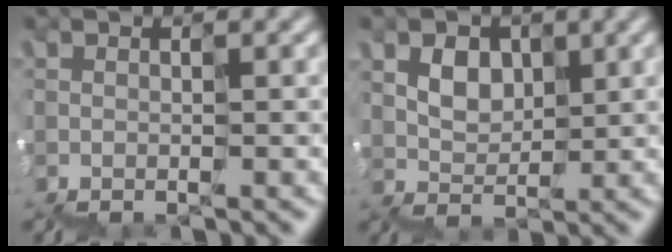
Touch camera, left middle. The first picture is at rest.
{"total": 2.3, "force": [1.6, 1.1, -1.2], "torque": [0.008, 0.017, 0.029]}